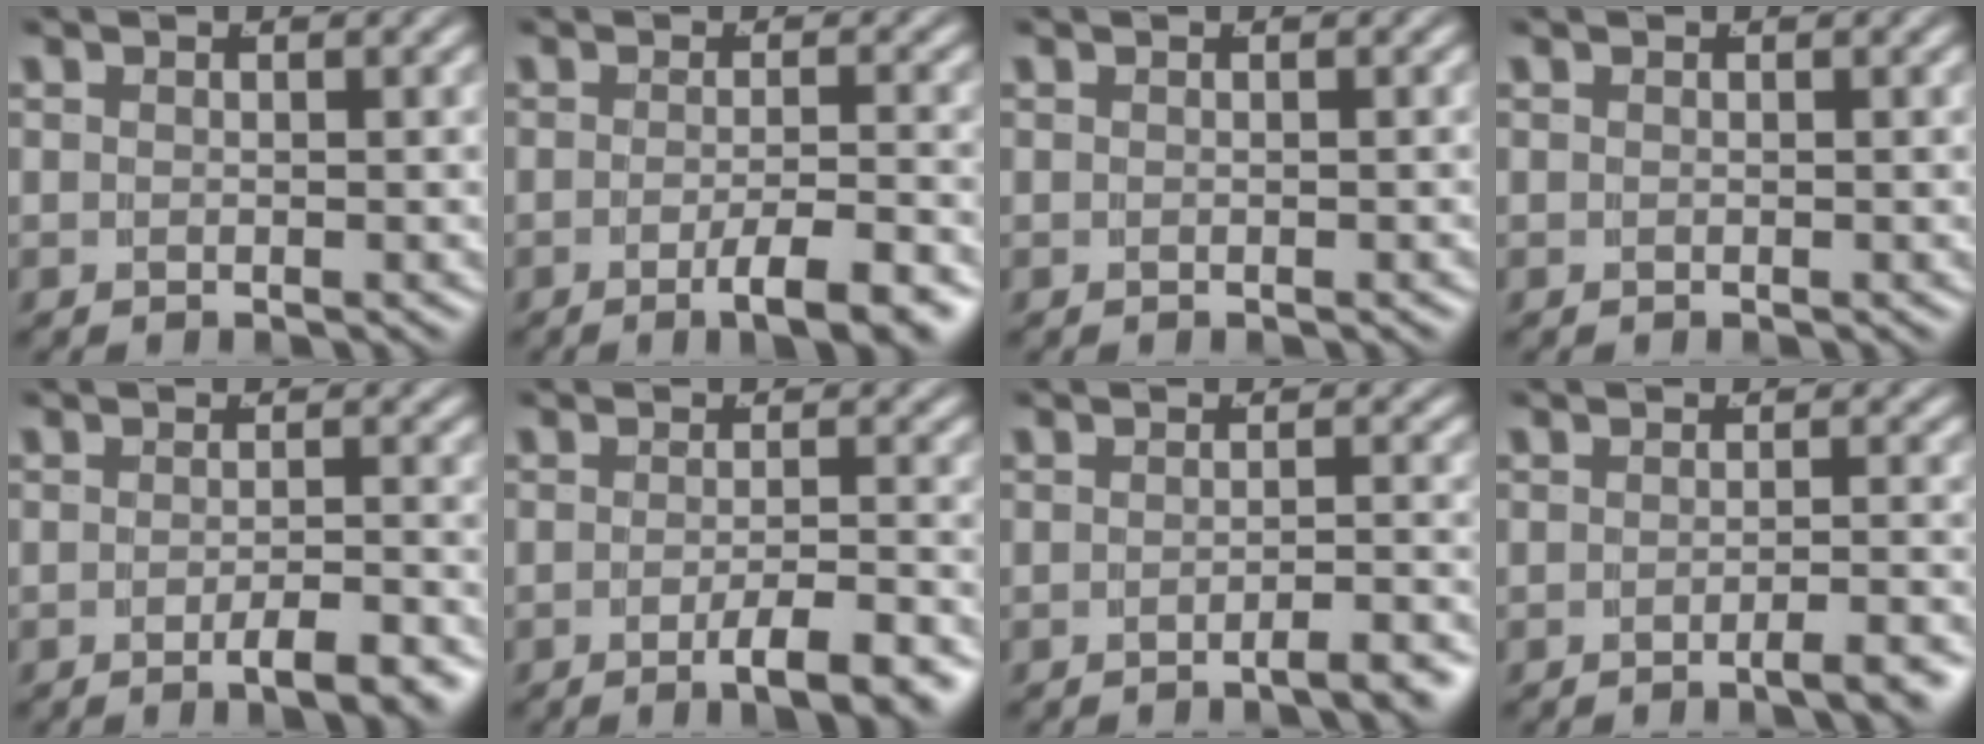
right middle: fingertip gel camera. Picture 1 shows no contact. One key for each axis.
{"total": 4.7, "fx": -3.1, "fy": 0.4, "fz": 3.5, "tx": -0.046, "ty": -0.009, "tz": -0.047}
{"total": 0.0}
{"total": 0.0}
{"total": 3.2, "fx": -2.3, "fy": 0.1, "fz": 2.1, "tx": -0.025, "ty": 0.000, "tz": -0.040}
{"total": 4.3, "fx": -2.9, "fy": 0.3, "fz": 3.1, "tx": -0.041, "ty": -0.006, "tz": -0.046}
{"total": 2.6, "fx": -2.2, "fy": 0.0, "fz": 1.4, "tx": -0.013, "ty": 0.006, "tz": -0.040}
{"total": 2.5, "fx": -1.9, "fy": -0.1, "fz": 1.6, "tx": -0.015, "ty": 0.008, "tz": -0.035}